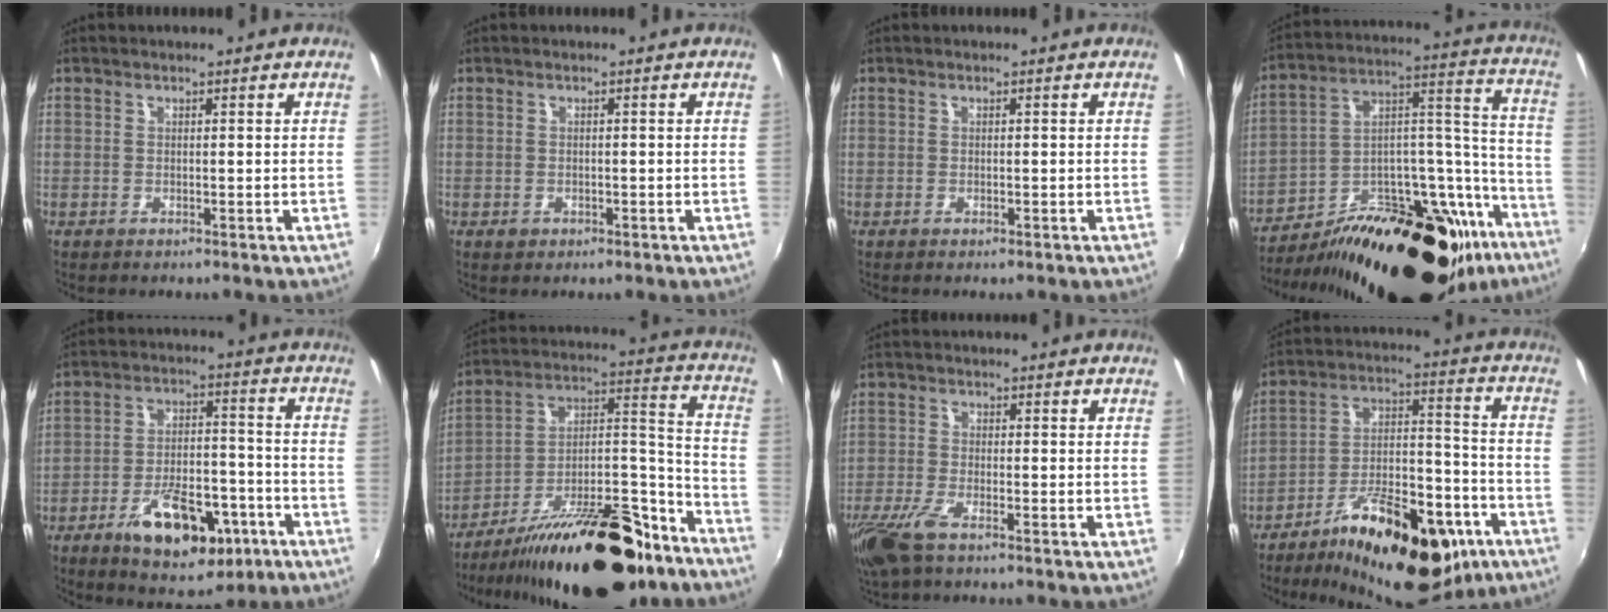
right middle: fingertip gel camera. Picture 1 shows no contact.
{"total": 1.0, "force": [-0.4, 0.8, 0.3], "torque": [-0.006, -0.002, -0.004]}
{"total": 0.0}
{"total": 36.6, "force": [-22.7, 16.2, 23.7], "torque": [-0.334, 0.044, -0.317]}
{"total": 14.9, "force": [-7.9, 6.8, 10.6], "torque": [-0.186, 0.009, -0.111]}
{"total": 27.1, "force": [-18.7, 9.7, 17.1], "torque": [-0.262, 0.013, -0.275]}
{"total": 8.1, "force": [-5.3, 2.4, 5.6], "torque": [-0.142, -0.026, -0.107]}
{"total": 23.3, "force": [-13.8, 10.2, 15.7], "torque": [-0.239, 0.008, -0.196]}